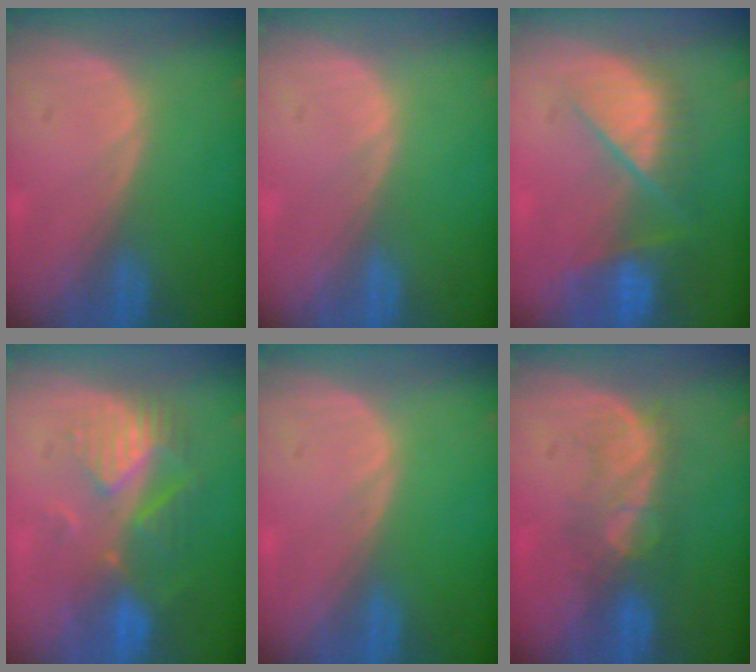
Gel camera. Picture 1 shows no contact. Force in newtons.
{"total": 0.0}
{"total": 9.6, "press": 8.2, "slide": 5.1}
{"total": 8.9, "press": 7.7, "slide": 4.3}
{"total": 0.0}
{"total": 5.6, "press": 5.5, "slide": 1.3}